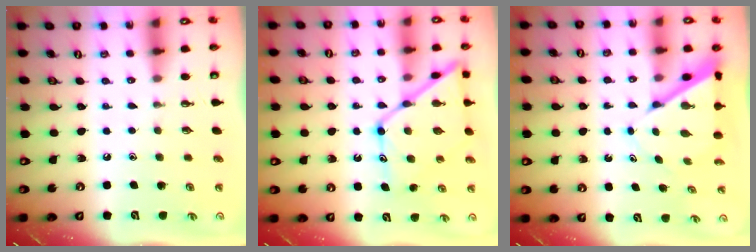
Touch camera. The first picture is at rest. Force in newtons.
{"total": 16.2, "press": 16.1, "slide": 1.6}
{"total": 6.8, "press": 6.8, "slide": 0.5}